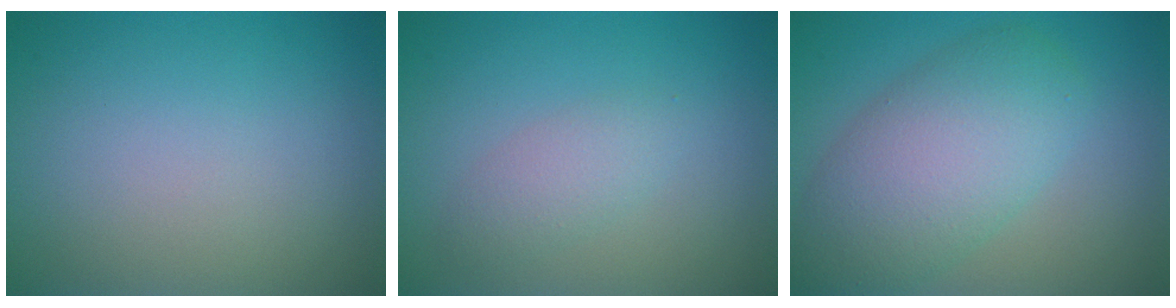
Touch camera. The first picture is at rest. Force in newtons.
{"total": 2.0, "press": 1.9, "slide": 0.1}
{"total": 7.6, "press": 7.6, "slide": 0.3}